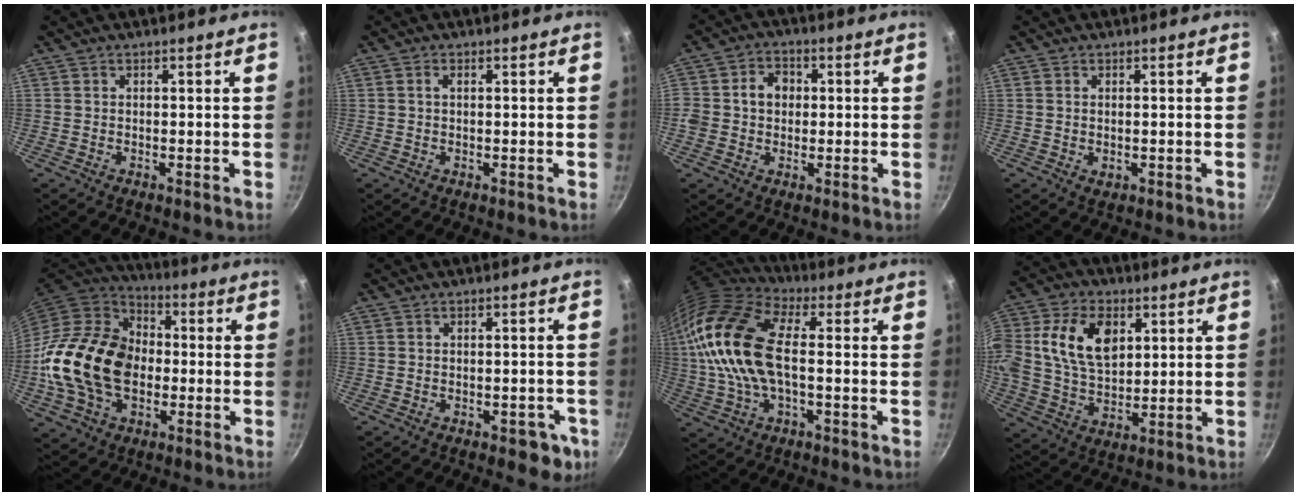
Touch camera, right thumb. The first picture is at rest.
{"total": 1.1, "force": [0.3, 0.6, 0.9], "torque": [-0.014, 0.004, 0.003]}
{"total": 6.1, "force": [0.4, 5.3, 3.0], "torque": [-0.023, 0.009, -0.005]}
{"total": 1.2, "force": [0.1, 0.8, 1.0], "torque": [-0.014, -0.002, 0.002]}
{"total": 22.3, "force": [-2.4, 16.1, 15.3], "torque": [-0.263, 0.035, -0.045]}
{"total": 5.3, "force": [-2.1, 3.0, 3.8], "torque": [-0.018, 0.020, -0.016]}
{"total": 19.6, "force": [0.8, 10.1, 16.7], "torque": [-0.333, 0.023, 0.003]}
{"total": 15.8, "force": [4.2, 10.5, 11.0], "torque": [-0.193, 0.004, 0.074]}